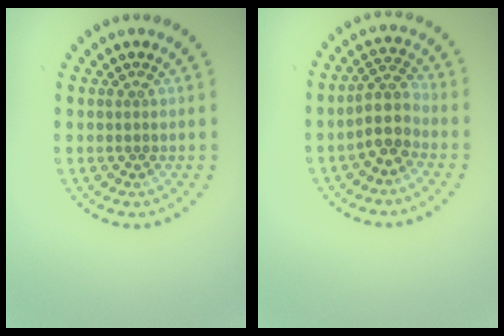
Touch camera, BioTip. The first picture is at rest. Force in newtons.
{"total": 3.0, "press": 2.6, "slide": 1.4}